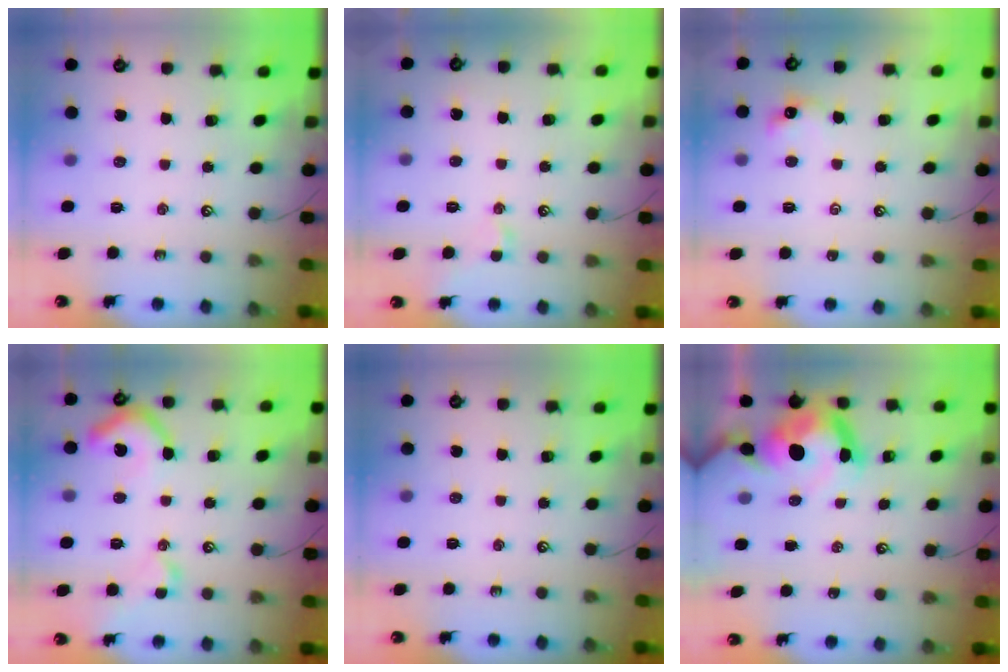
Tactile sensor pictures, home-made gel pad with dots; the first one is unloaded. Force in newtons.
{"total": 1.4, "press": 1.4, "slide": 0.1}
{"total": 2.3, "press": 2.2, "slide": 0.6}
{"total": 9.4, "press": 9.3, "slide": 1.3}
{"total": 0.0}
{"total": 12.2, "press": 12.2, "slide": 1.4}